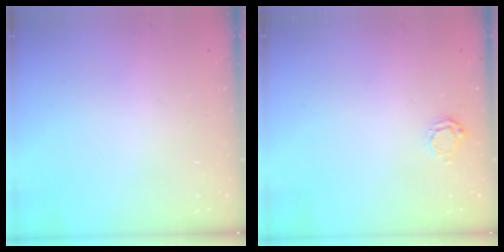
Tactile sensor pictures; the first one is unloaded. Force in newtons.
{"total": 4.9, "press": 4.9, "slide": 0.3}